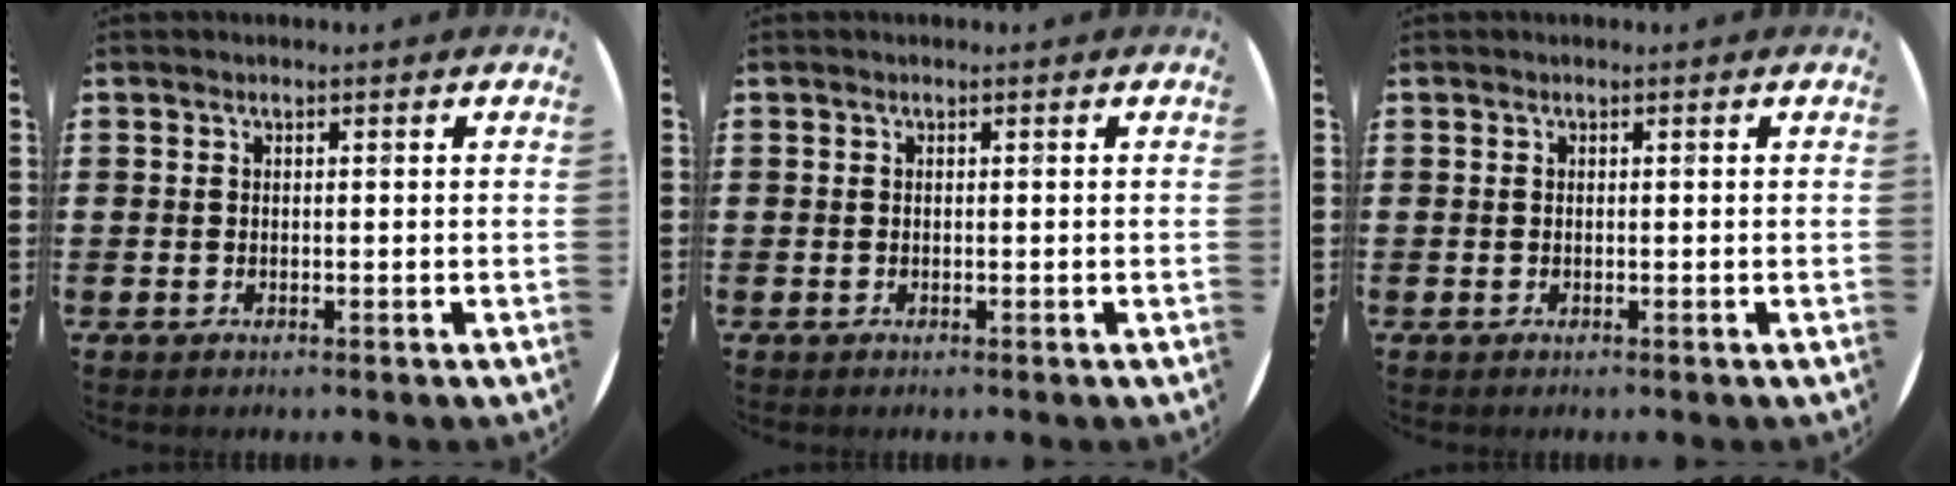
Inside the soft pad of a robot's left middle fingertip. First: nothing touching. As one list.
[{"total": 0.0}, {"total": 0.0}]